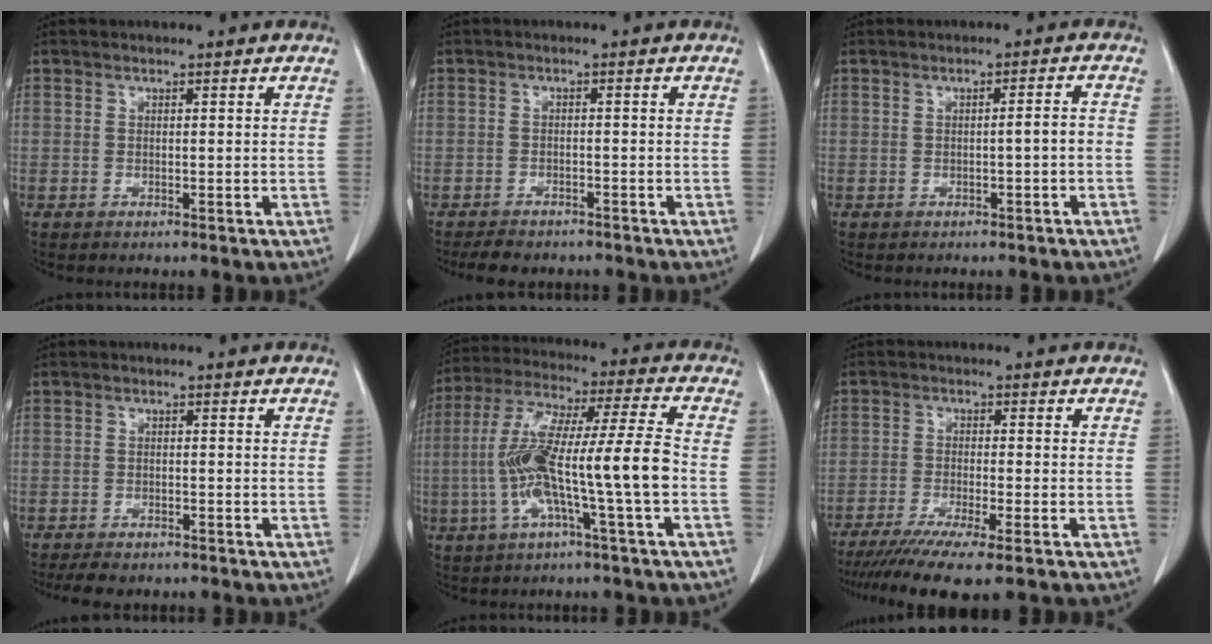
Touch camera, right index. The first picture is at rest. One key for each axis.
{"total": 4.8, "fx": -4.0, "fy": 1.9, "fz": 1.6, "tx": -0.024, "ty": -0.004, "tz": -0.053}
{"total": 1.9, "fx": -0.6, "fy": 0.0, "fz": 1.8, "tx": -0.026, "ty": 0.002, "tz": -0.010}
{"total": 5.0, "fx": -4.2, "fy": 1.8, "fz": 2.0, "tx": -0.027, "ty": -0.006, "tz": -0.056}
{"total": 14.9, "fx": -3.2, "fy": -0.2, "fz": 14.5, "tx": -0.282, "ty": 0.018, "tz": -0.064}
{"total": 10.0, "fx": -7.5, "fy": 0.1, "fz": 6.6, "tx": -0.105, "ty": -0.023, "tz": -0.119}